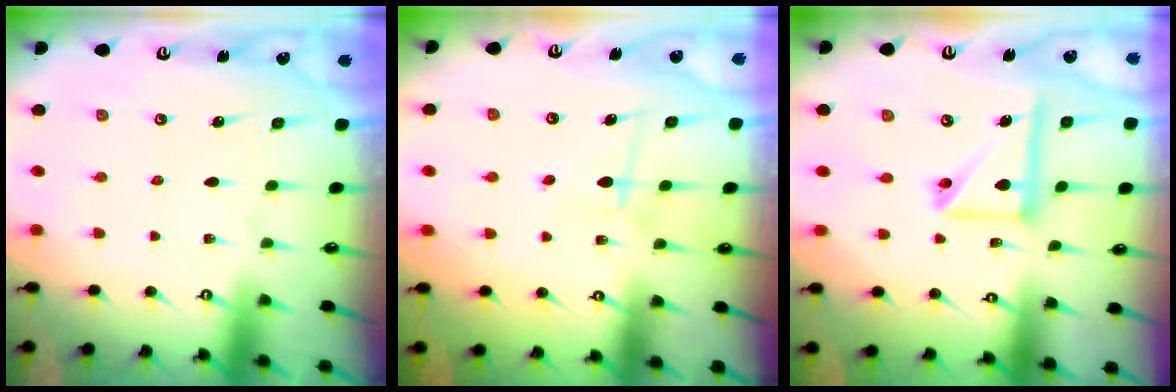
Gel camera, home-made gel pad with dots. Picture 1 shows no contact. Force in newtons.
{"total": 6.5, "press": 6.4, "slide": 1.0}
{"total": 13.2, "press": 13.1, "slide": 1.6}